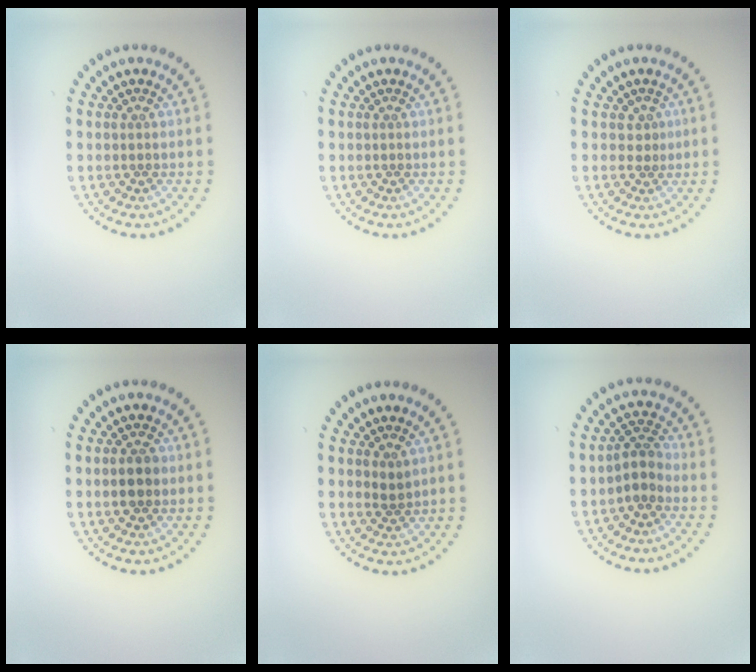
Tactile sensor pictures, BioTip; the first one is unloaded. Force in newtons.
{"total": 0.0}
{"total": 0.9, "press": 0.7, "slide": 0.6}
{"total": 1.9, "press": 1.9, "slide": 0.1}
{"total": 1.1, "press": 0.9, "slide": 0.7}
{"total": 2.3, "press": 1.8, "slide": 1.3}